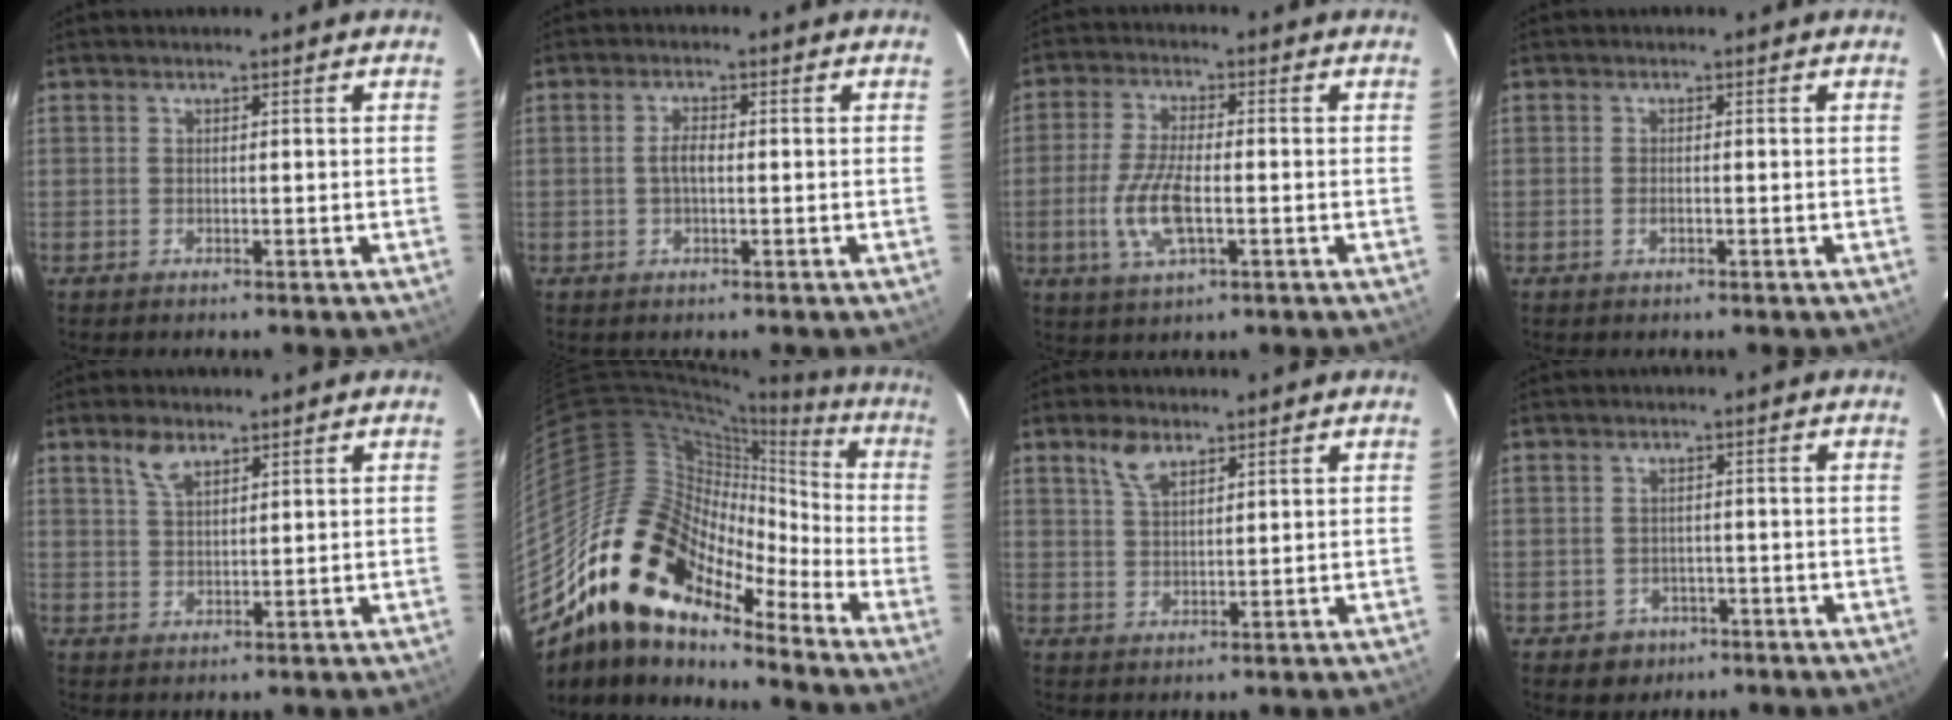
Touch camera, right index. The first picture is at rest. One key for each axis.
{"total": 2.5, "fx": -0.2, "fy": 1.0, "fz": 2.3, "tx": -0.047, "ty": 0.005, "tz": -0.003}
{"total": 9.2, "fx": -2.2, "fy": 3.3, "fz": 8.4, "tx": -0.179, "ty": -0.005, "tz": -0.042}
{"total": 1.1, "fx": -0.5, "fy": 0.6, "fz": 0.8, "tx": -0.017, "ty": -0.002, "tz": -0.008}
{"total": 4.1, "fx": 2.7, "fy": 1.8, "fz": 2.4, "tx": -0.046, "ty": 0.007, "tz": 0.054}
{"total": 19.7, "fx": -13.5, "fy": 10.6, "fz": 9.5, "tx": -0.170, "ty": 0.011, "tz": -0.257}
{"total": 4.7, "fx": 3.0, "fy": 2.2, "fz": 2.8, "tx": -0.053, "ty": 0.008, "tz": 0.060}
{"total": 4.0, "fx": -1.6, "fy": 3.6, "fz": 0.5, "tx": -0.021, "ty": 0.009, "tz": -0.015}